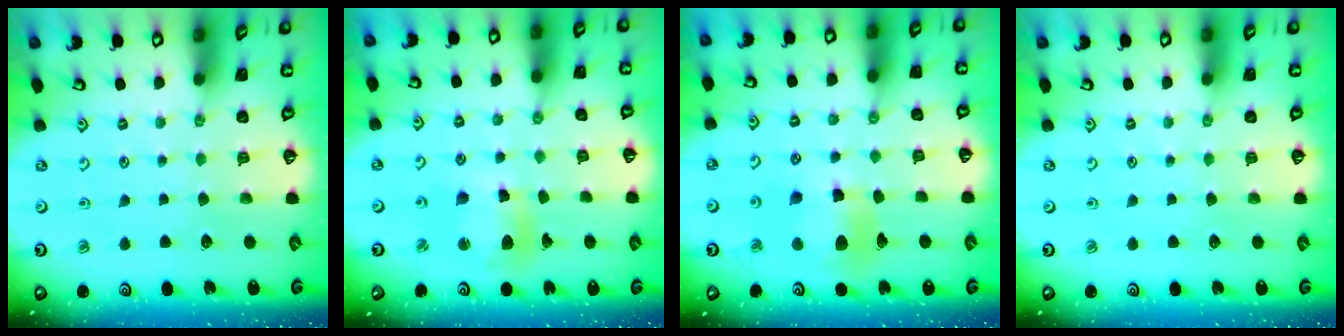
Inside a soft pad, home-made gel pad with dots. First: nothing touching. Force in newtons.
{"total": 10.9, "press": 10.7, "slide": 1.8}
{"total": 11.1, "press": 11.0, "slide": 1.4}
{"total": 0.0}